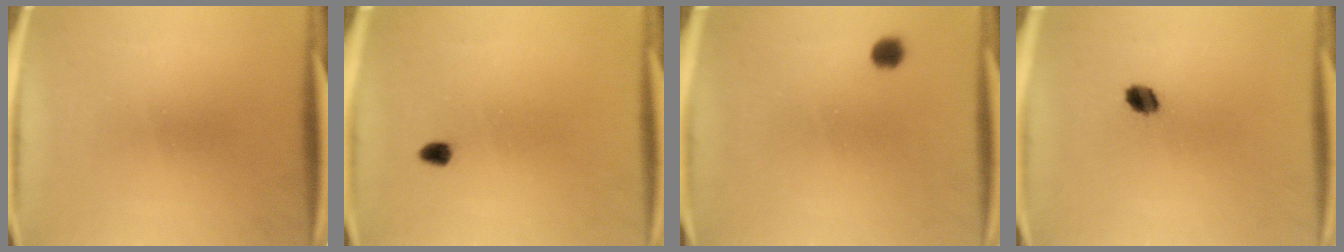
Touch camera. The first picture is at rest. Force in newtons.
{"total": 1.5}
{"total": 1.8}
{"total": 3.2}